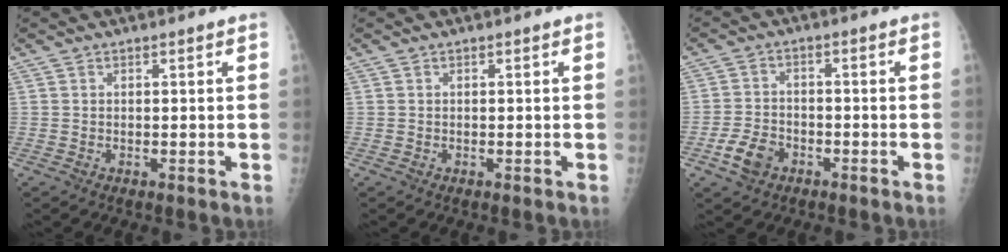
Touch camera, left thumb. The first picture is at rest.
{"total": 0.0}
{"total": 5.8, "force": [-3.0, 4.0, 2.9], "torque": [-0.052, 0.017, -0.052]}